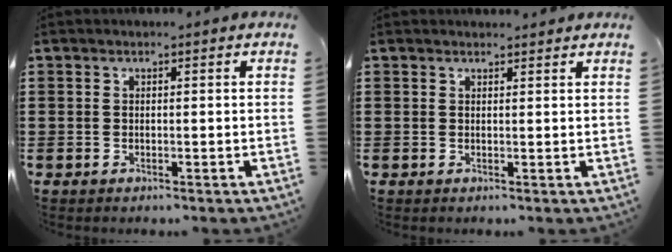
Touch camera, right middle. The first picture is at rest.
{"total": 1.0, "force": [1.0, 0.2, 0.1], "torque": [0.005, -0.001, 0.016]}